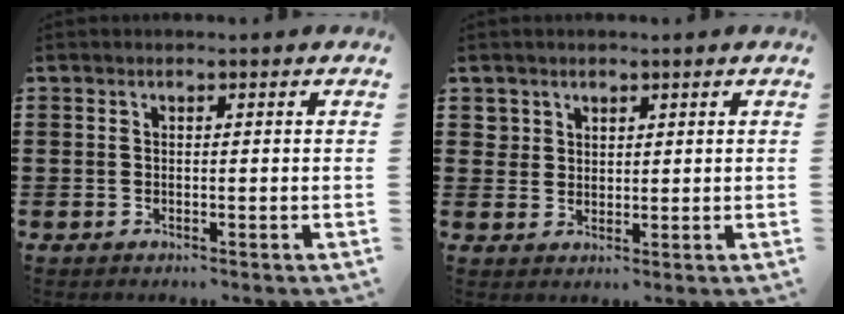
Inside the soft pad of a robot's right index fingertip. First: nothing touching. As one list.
[{"total": 2.3, "force": [1.6, 1.7, 0.2], "torque": [-0.011, 0.008, 0.032]}]